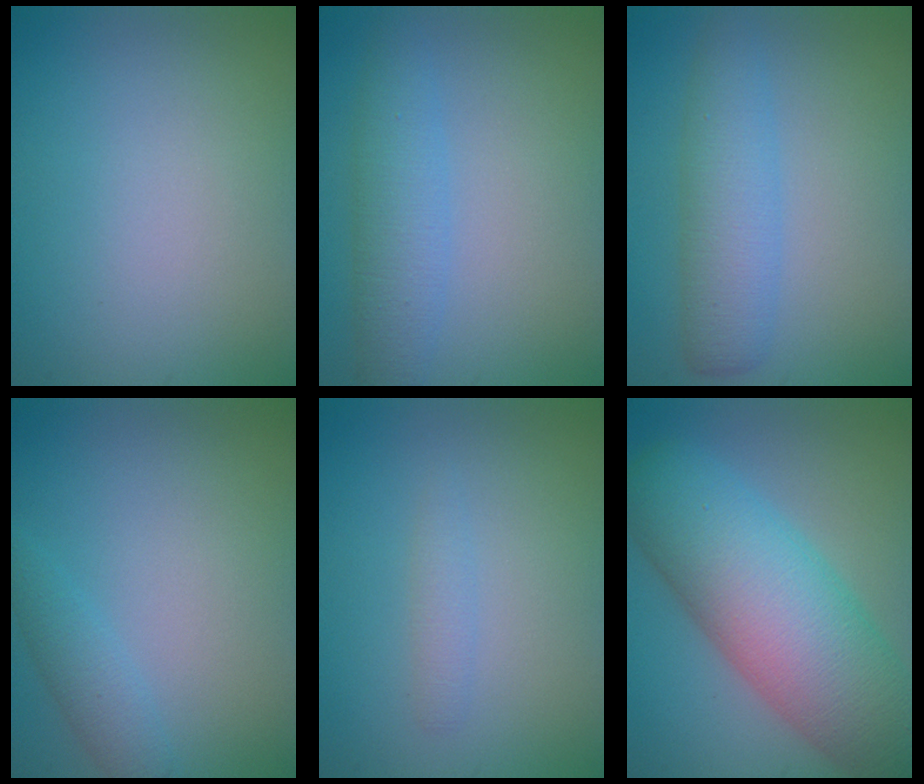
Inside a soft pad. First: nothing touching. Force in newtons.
{"total": 3.8, "press": 3.8, "slide": 0.2}
{"total": 4.3, "press": 4.3, "slide": 0.1}
{"total": 2.0, "press": 2.0, "slide": 0.0}
{"total": 1.1, "press": 1.1, "slide": 0.1}
{"total": 12.2, "press": 12.2, "slide": 0.4}